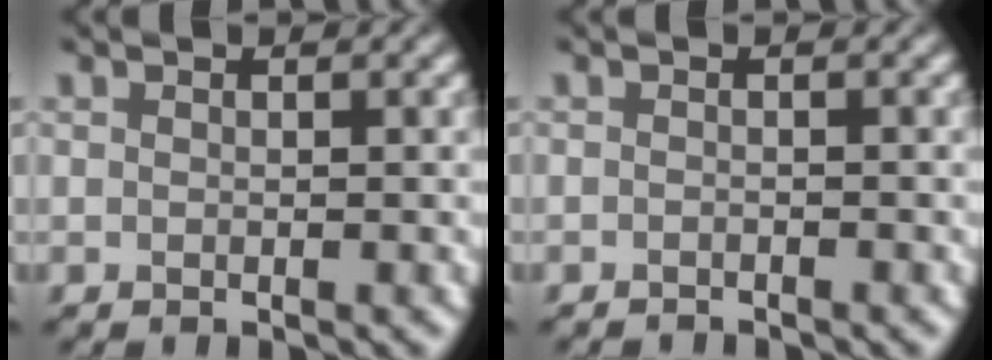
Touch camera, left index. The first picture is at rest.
{"total": 0.8, "force": [-0.8, 0.0, 0.1], "torque": [-0.002, -0.008, -0.015]}